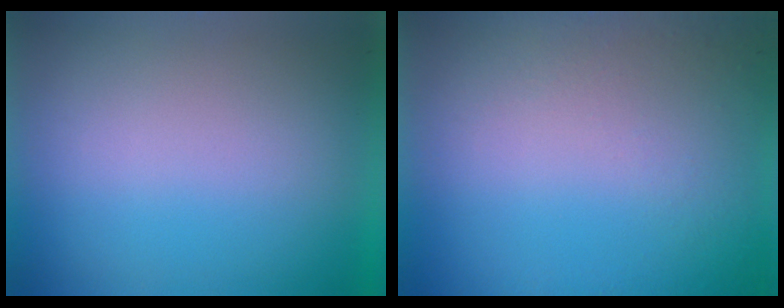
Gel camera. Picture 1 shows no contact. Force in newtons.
{"total": 5.1}